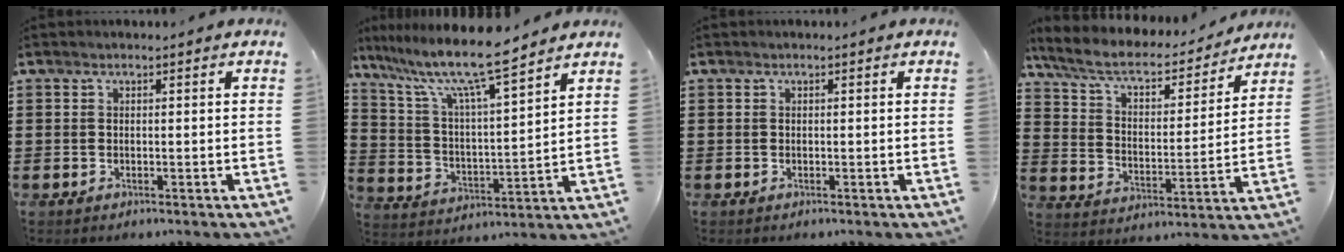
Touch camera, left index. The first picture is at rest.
{"total": 10.9, "force": [9.2, 0.4, 5.9], "torque": [-0.148, -0.049, 0.154]}
{"total": 0.0}
{"total": 6.8, "force": [5.5, 1.9, 3.5], "torque": [-0.092, -0.034, 0.090]}